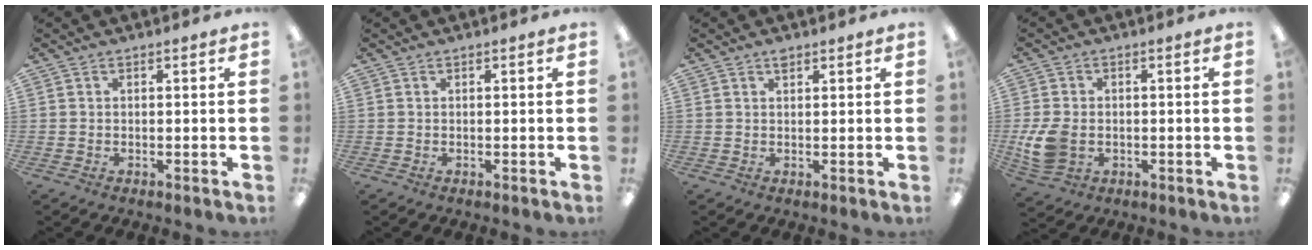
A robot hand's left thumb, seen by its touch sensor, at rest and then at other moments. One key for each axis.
{"total": 0.0}
{"total": 0.9, "fx": 0.8, "fy": 0.5, "fz": 0.3, "tx": 0.001, "ty": -0.003, "tz": 0.013}
{"total": 8.5, "fx": -1.3, "fy": 6.4, "fz": 5.4, "tx": -0.117, "ty": 0.004, "tz": -0.022}